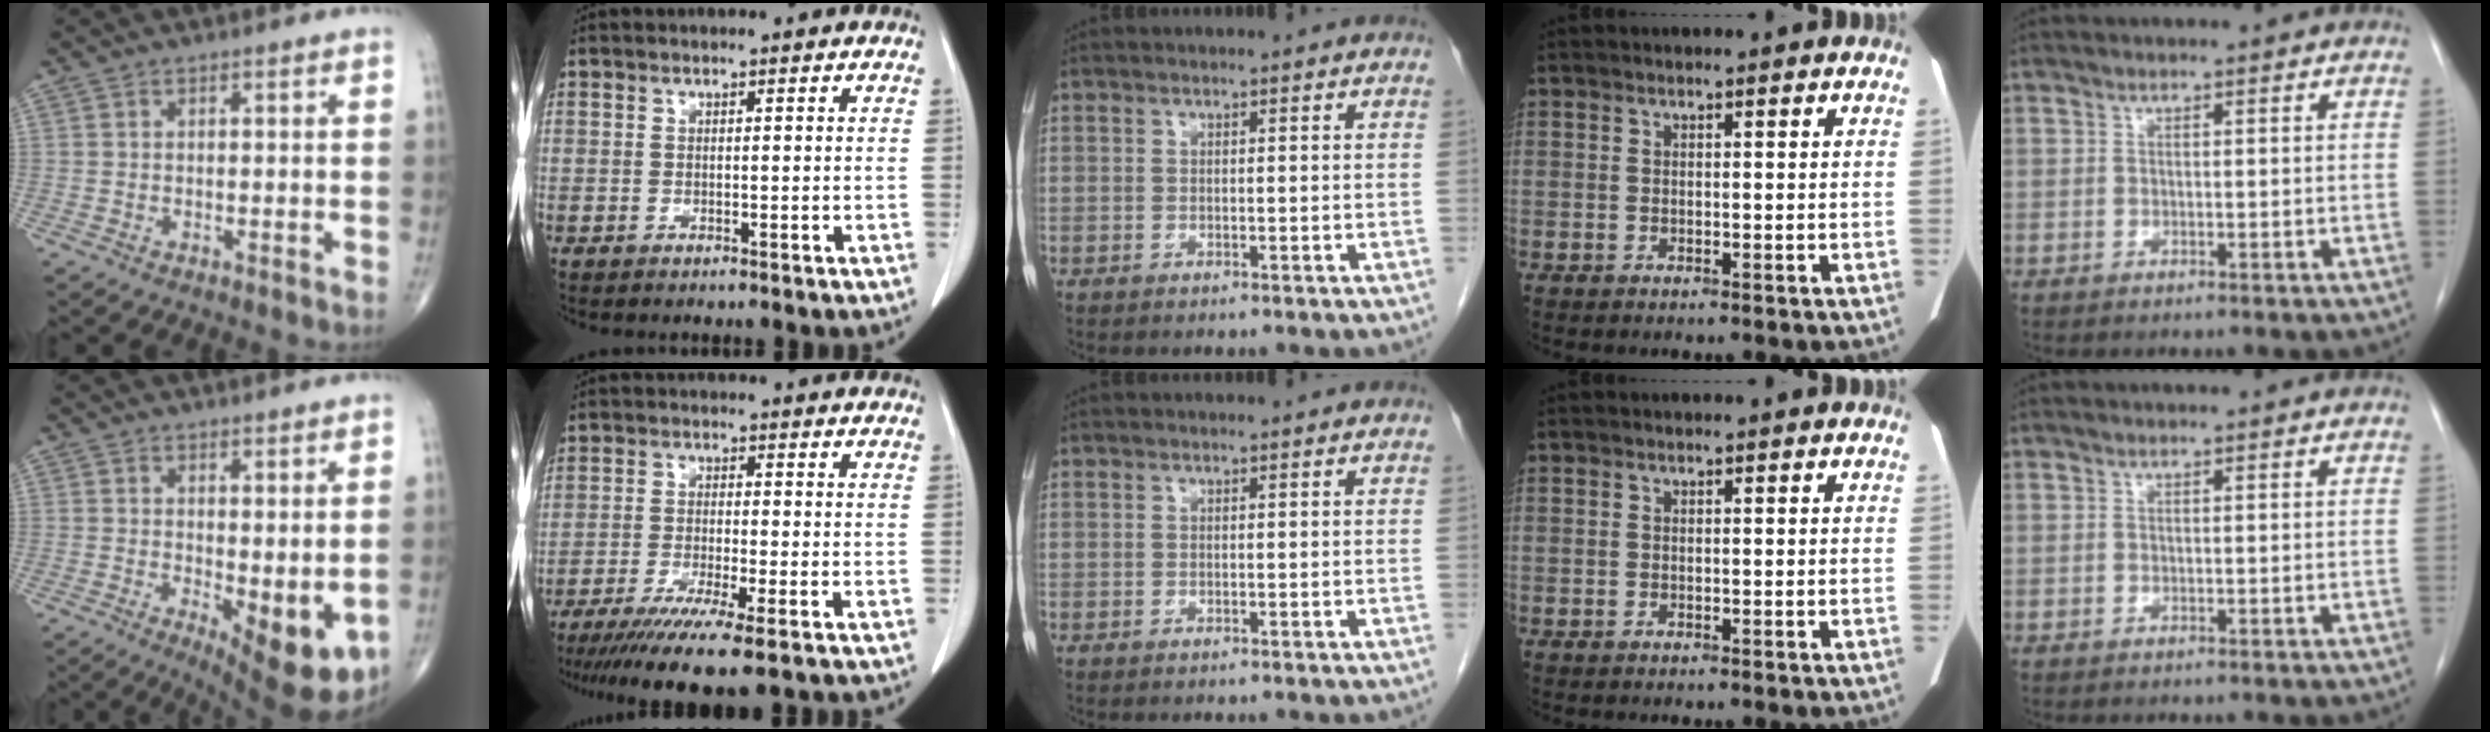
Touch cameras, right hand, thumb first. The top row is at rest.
{"thumb": {"total": 9.6, "force": [-1.5, 3.6, 8.8], "torque": [-0.108, -0.024, -0.007]}, "index": {"total": 10.9, "force": [-7.9, -0.3, 7.5], "torque": [-0.113, -0.029, -0.123]}}